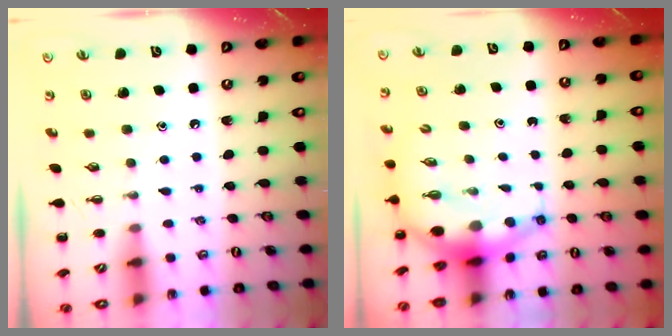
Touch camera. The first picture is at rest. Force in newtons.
{"total": 7.3, "press": 7.1, "slide": 1.5}